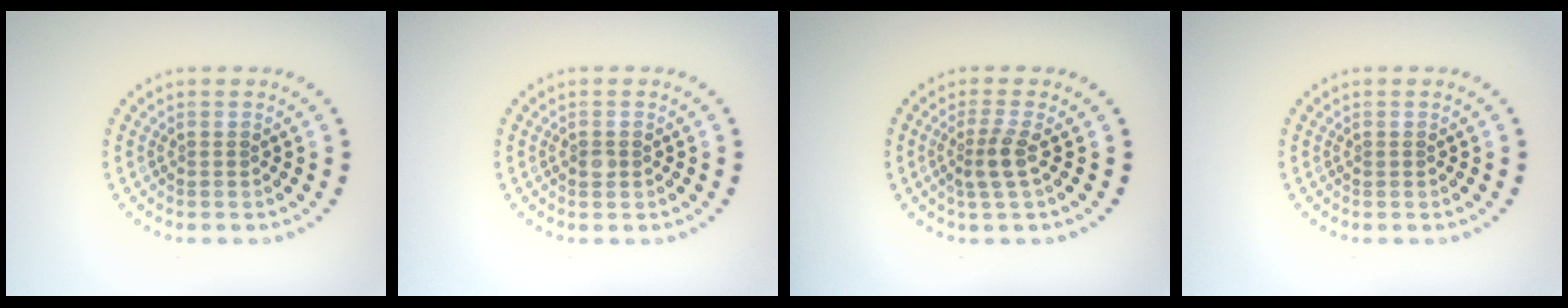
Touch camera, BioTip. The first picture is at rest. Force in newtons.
{"total": 1.0, "press": 1.0, "slide": 0.0}
{"total": 2.2, "press": 1.8, "slide": 1.4}
{"total": 0.0}